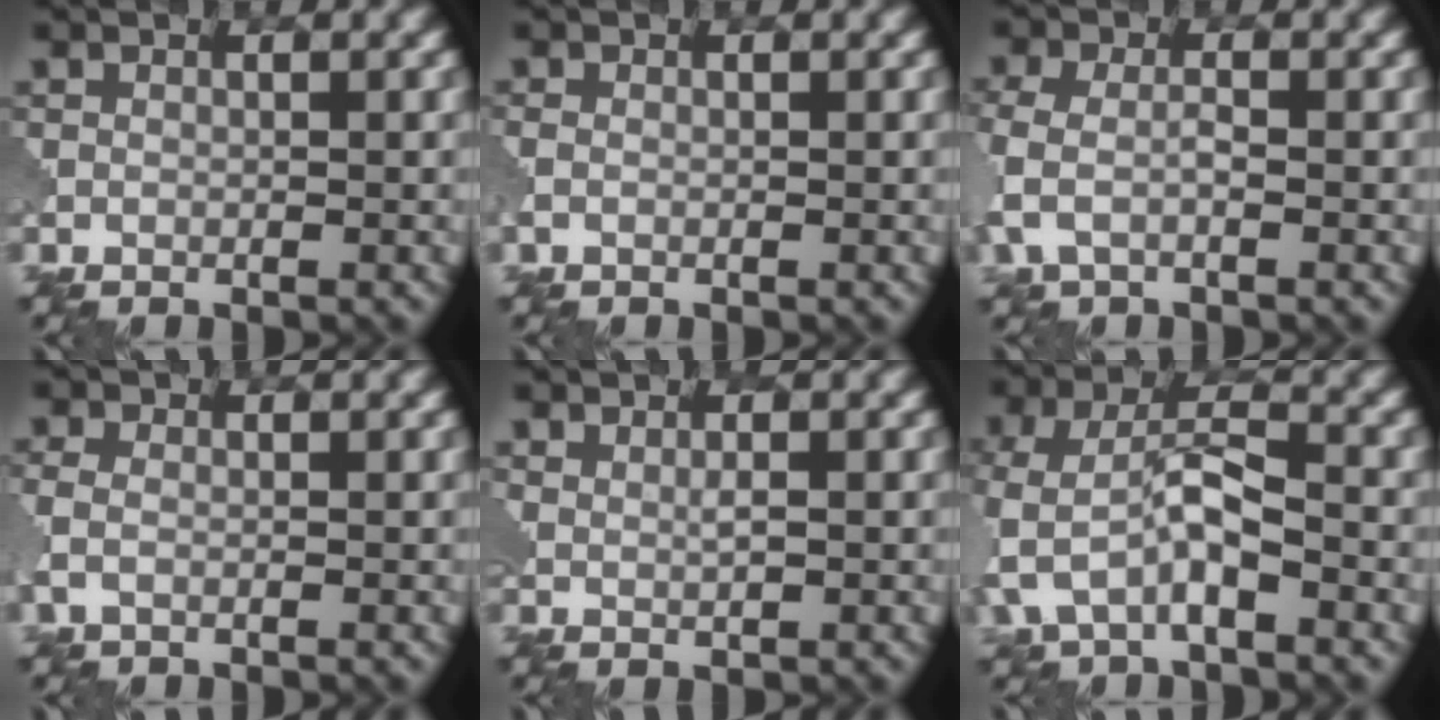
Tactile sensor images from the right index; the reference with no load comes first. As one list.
[{"total": 1.0, "force": [-0.3, 0.7, 0.7], "torque": [-0.020, -0.003, -0.007]}, {"total": 3.2, "force": [-0.7, 1.8, 2.5], "torque": [-0.072, 0.000, -0.019]}, {"total": 2.1, "force": [-0.4, 1.4, 1.5], "torque": [-0.040, -0.001, -0.014]}, {"total": 1.0, "force": [0.6, 0.4, 0.8], "torque": [-0.018, -0.002, 0.014]}, {"total": 5.8, "force": [-1.8, 2.8, 4.7], "torque": [-0.106, 0.010, -0.037]}]